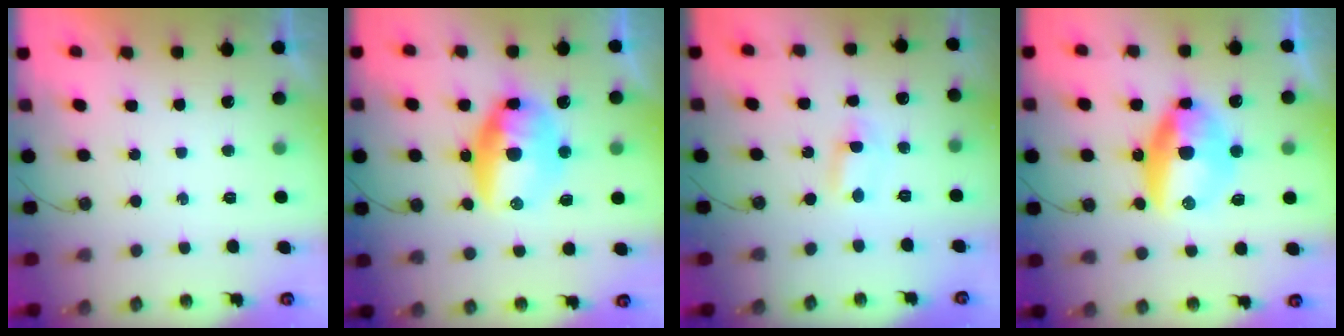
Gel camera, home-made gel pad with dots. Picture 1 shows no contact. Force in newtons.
{"total": 13.5, "press": 13.2, "slide": 2.9}
{"total": 1.1, "press": 0.9, "slide": 0.7}
{"total": 12.7, "press": 12.7, "slide": 0.5}